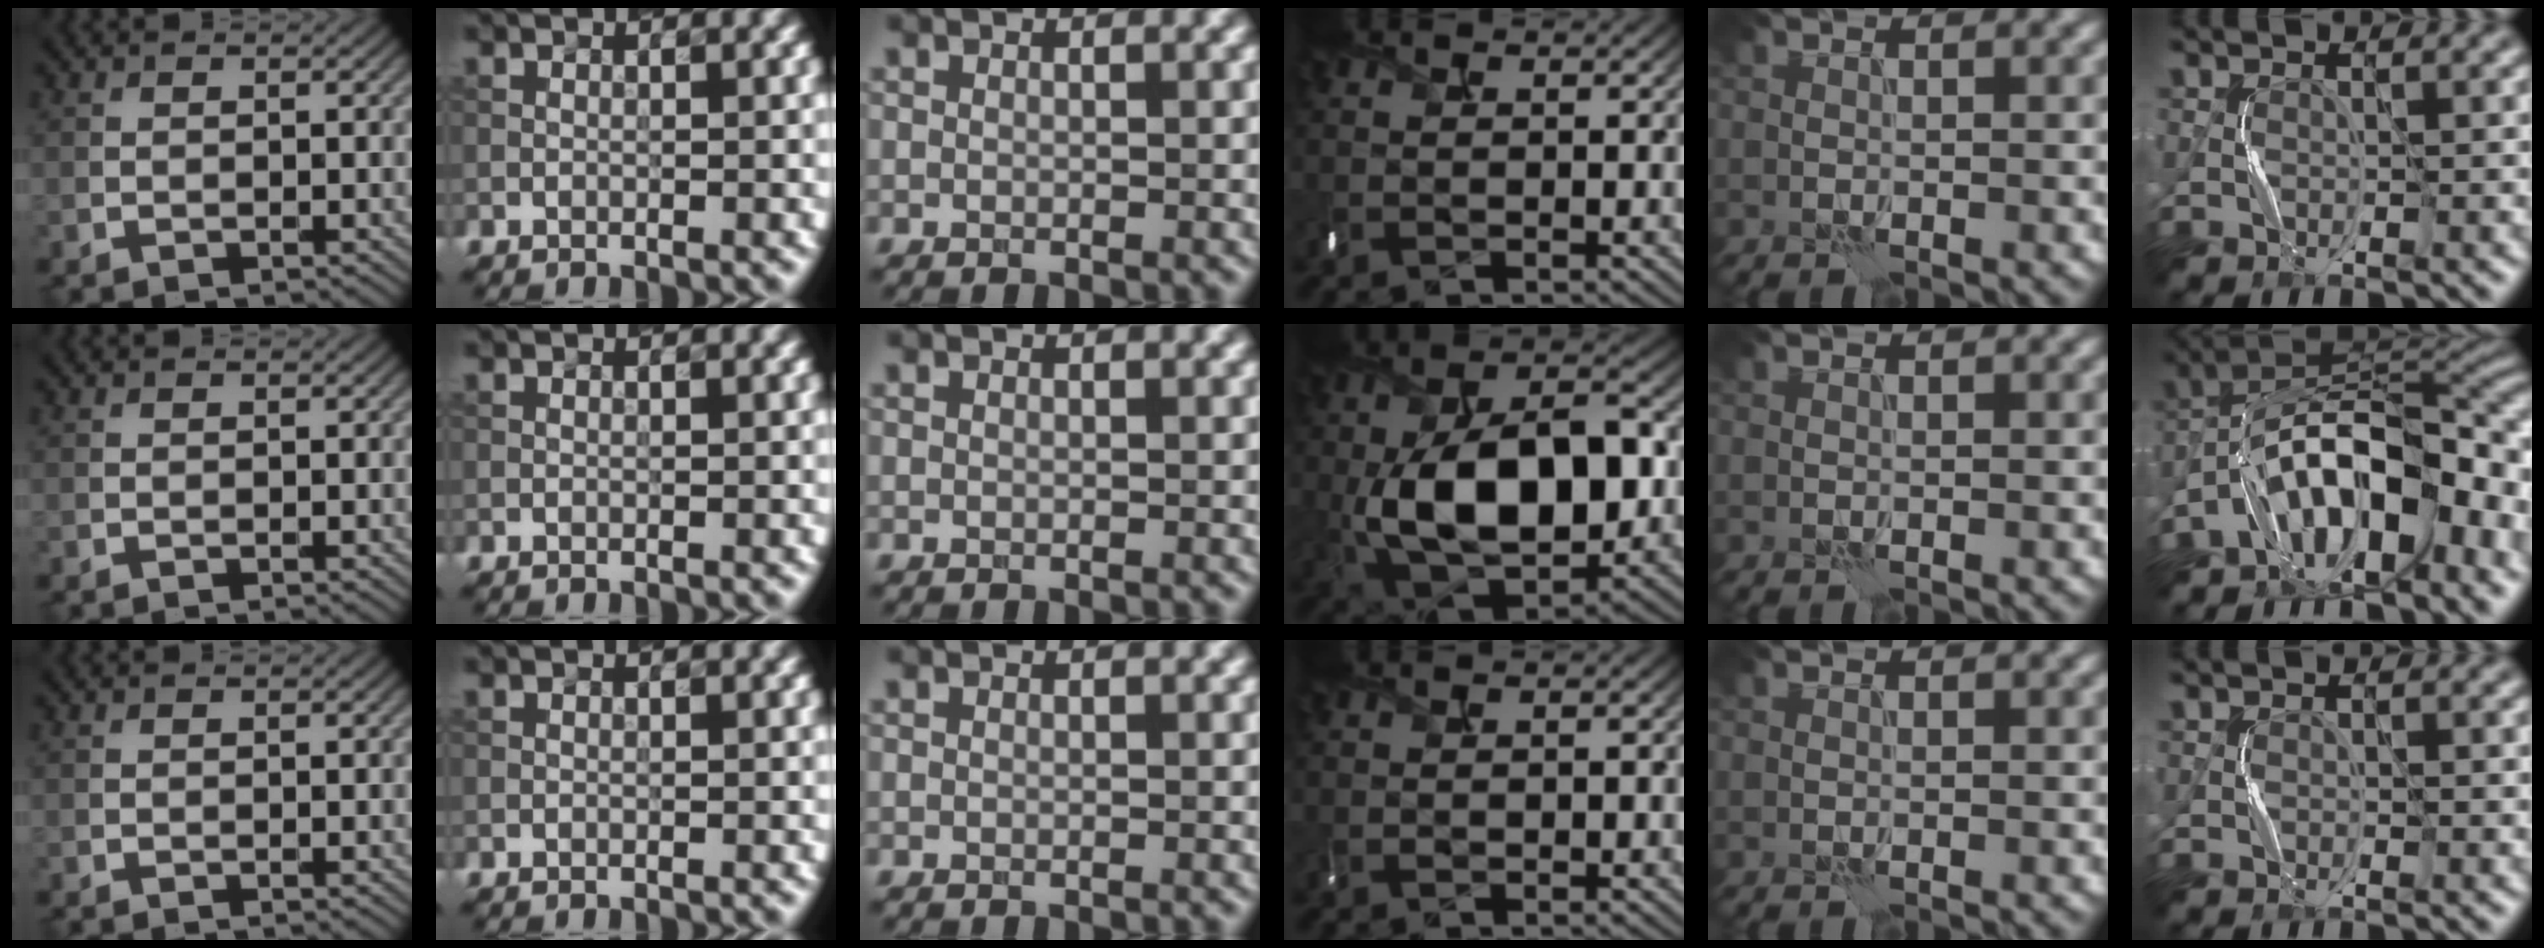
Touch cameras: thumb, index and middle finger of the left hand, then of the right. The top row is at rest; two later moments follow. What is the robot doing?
{"motion": "shake", "object": "handbell"}